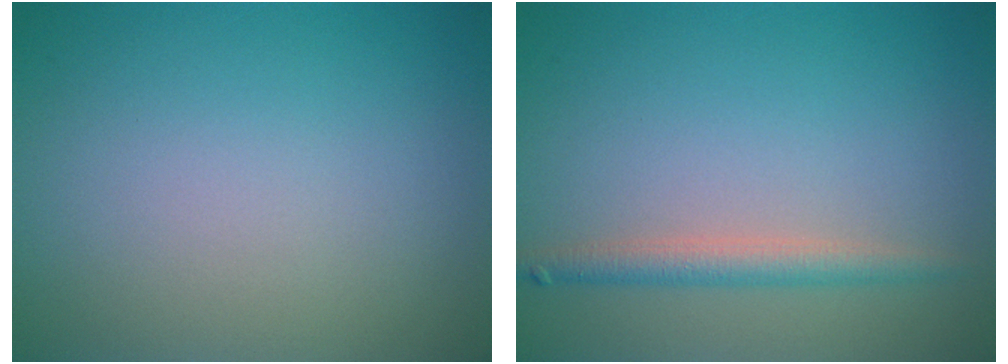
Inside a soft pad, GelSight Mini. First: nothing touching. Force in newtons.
{"total": 2.2, "press": 2.2, "slide": 0.1}